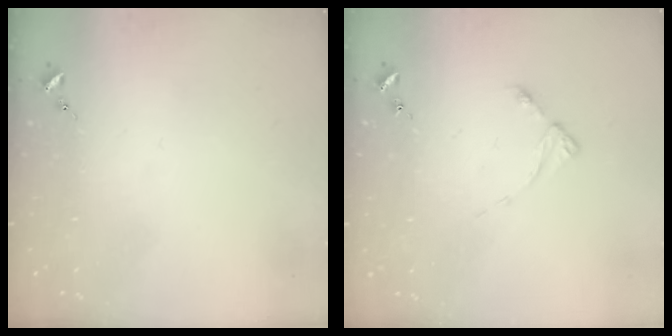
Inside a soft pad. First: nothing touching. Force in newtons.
{"total": 3.5, "press": 3.5, "slide": 0.6}